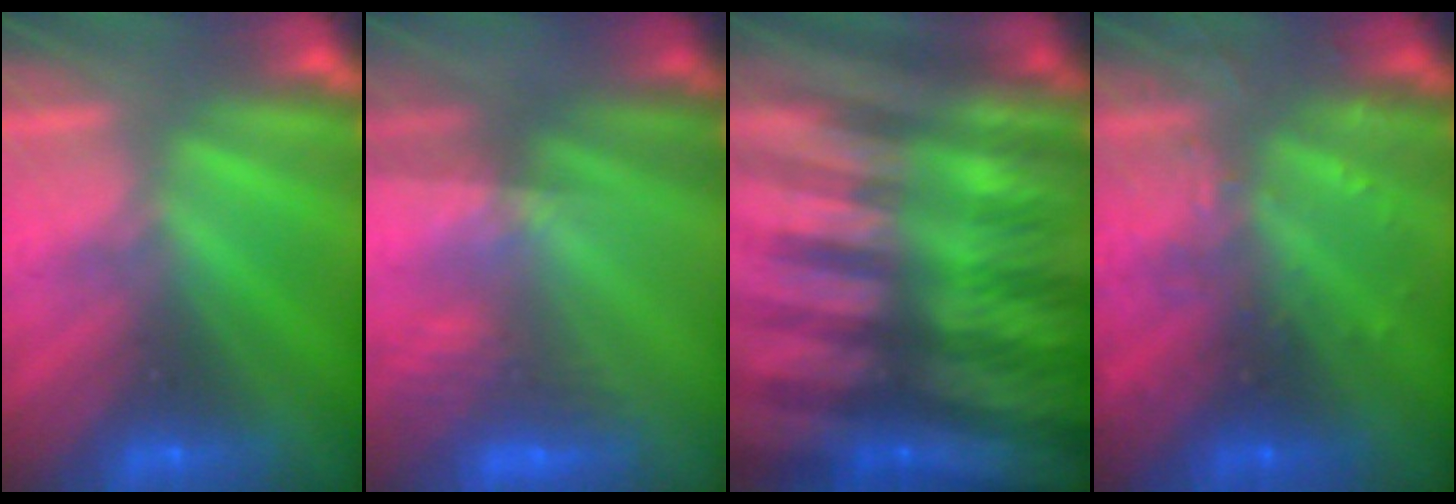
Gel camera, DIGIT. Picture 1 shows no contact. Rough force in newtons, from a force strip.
{"total": 2.3}
{"total": 6.0}
{"total": 2.9}